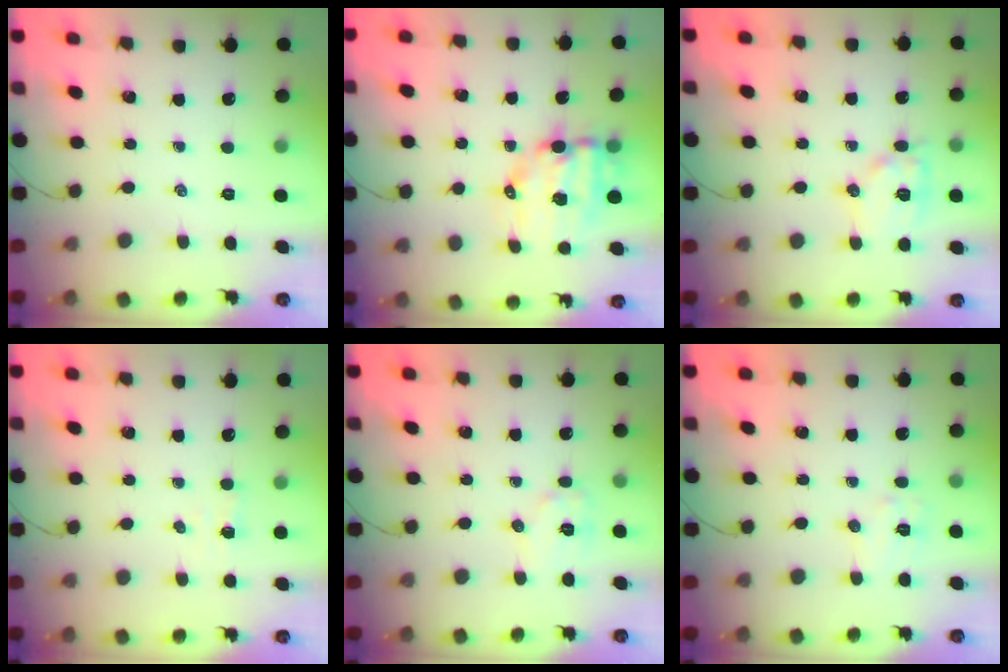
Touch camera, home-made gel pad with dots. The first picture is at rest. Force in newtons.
{"total": 10.3, "press": 10.2, "slide": 1.8}
{"total": 10.8, "press": 10.7, "slide": 0.9}
{"total": 1.8, "press": 1.7, "slide": 0.6}
{"total": 7.7, "press": 7.7, "slide": 0.6}
{"total": 7.3, "press": 7.2, "slide": 0.9}